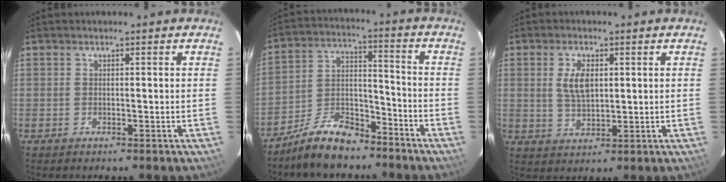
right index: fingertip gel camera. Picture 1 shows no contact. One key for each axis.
{"total": 11.6, "fx": -9.1, "fy": 4.7, "fz": 5.5, "tx": -0.119, "ty": 0.028, "tz": -0.165}
{"total": 5.7, "fx": 1.3, "fy": 2.9, "fz": 4.7, "tx": -0.090, "ty": 0.003, "tz": 0.029}